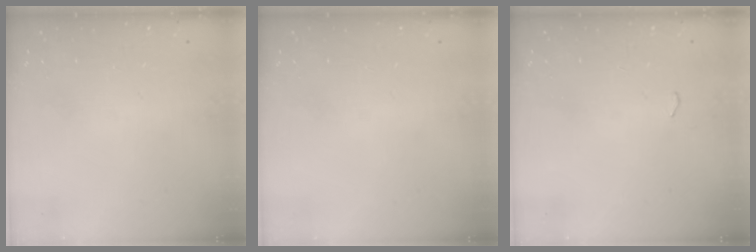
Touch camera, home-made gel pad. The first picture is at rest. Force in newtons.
{"total": 0.0}
{"total": 2.6, "press": 2.0, "slide": 1.7}